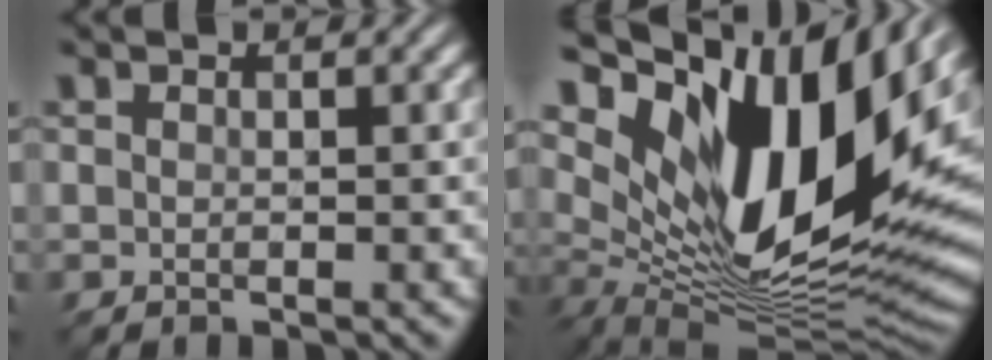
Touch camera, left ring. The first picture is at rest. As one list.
[{"total": 15.9, "force": [7.0, 6.5, 12.7], "torque": [-0.217, 0.007, 0.123]}]